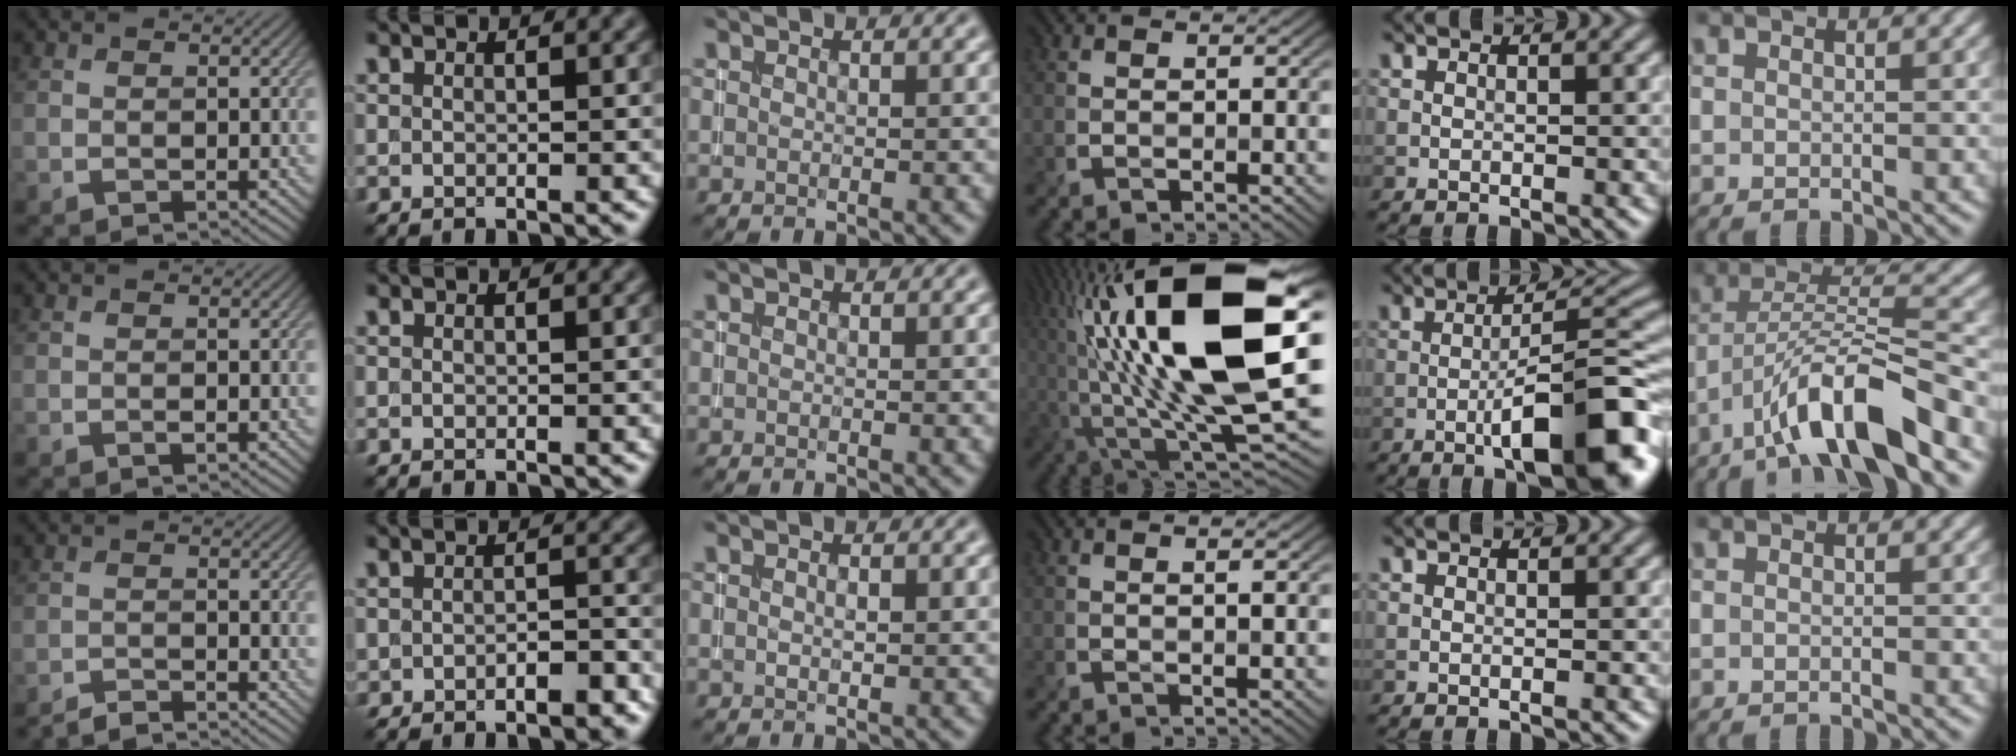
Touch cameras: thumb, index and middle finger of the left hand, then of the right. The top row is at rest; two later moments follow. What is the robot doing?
{"motion": "insert", "object": "backpack"}